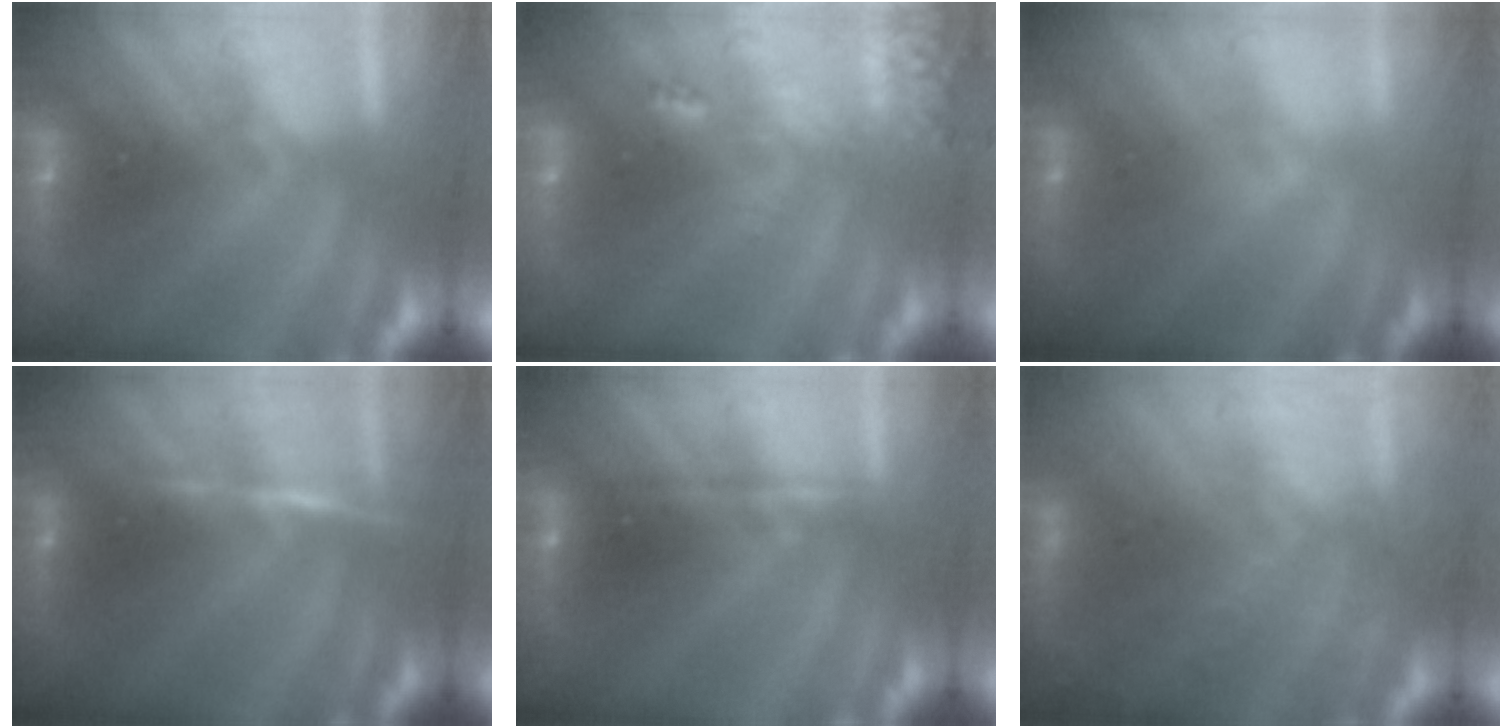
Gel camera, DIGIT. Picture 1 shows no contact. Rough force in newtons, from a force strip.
{"total": 2.4}
{"total": 2.4}
{"total": 2.9}
{"total": 2.3}
{"total": 7.3}